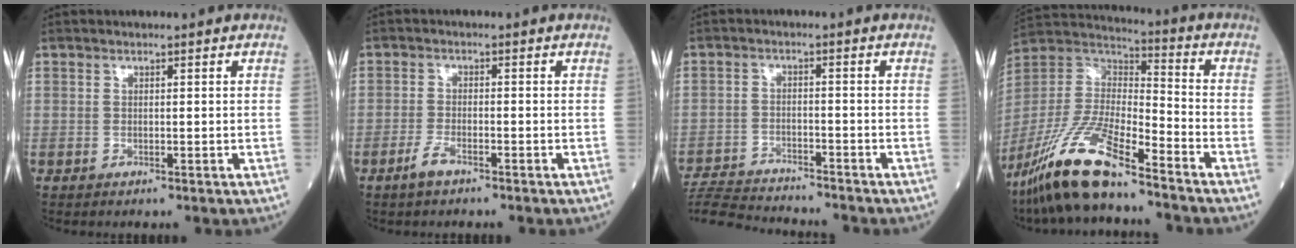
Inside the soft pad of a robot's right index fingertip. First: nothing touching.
{"total": 2.5, "force": [-1.9, 0.6, 1.6], "torque": [-0.042, -0.003, -0.037]}
{"total": 11.2, "force": [-10.9, 0.7, 2.8], "torque": [-0.054, -0.004, -0.179]}
{"total": 16.8, "force": [-12.4, 2.4, 11.0], "torque": [-0.240, -0.023, -0.235]}